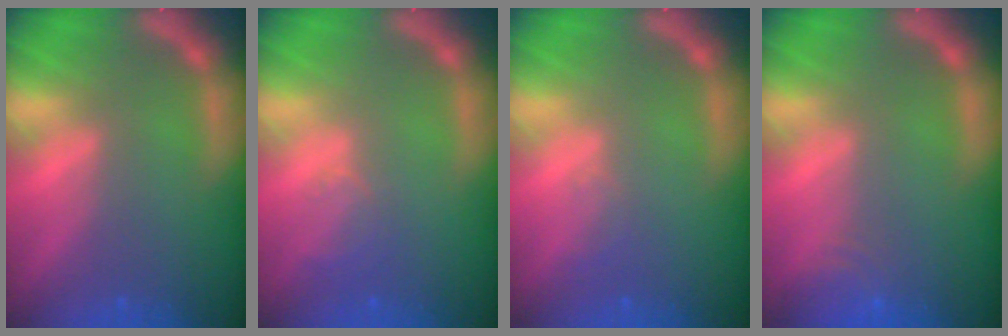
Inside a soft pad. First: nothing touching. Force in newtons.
{"total": 2.0}
{"total": 1.0}
{"total": 3.0}